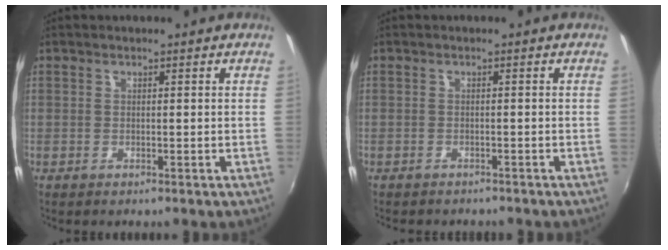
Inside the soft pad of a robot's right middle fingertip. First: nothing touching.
{"total": 2.5, "force": [-2.3, 0.8, 0.6], "torque": [-0.020, -0.014, -0.033]}